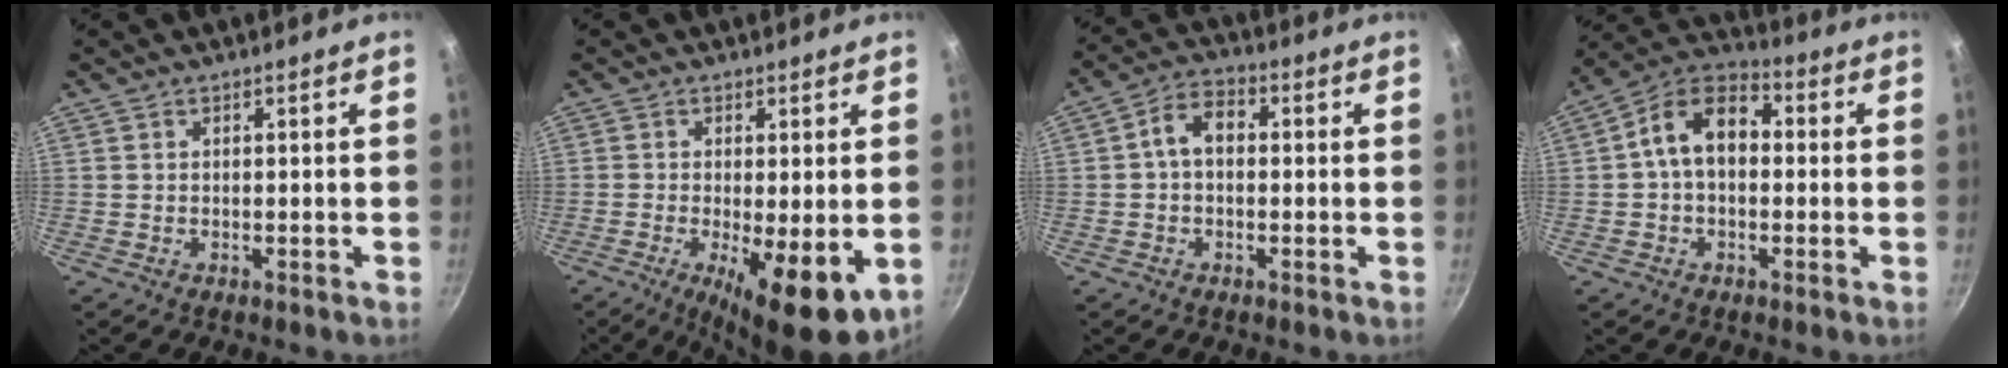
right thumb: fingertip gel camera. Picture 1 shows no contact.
{"total": 11.0, "force": [-2.6, 3.1, 10.2], "torque": [-0.150, -0.013, -0.031]}
{"total": 6.1, "force": [0.1, 4.1, 4.5], "torque": [-0.066, 0.022, -0.008]}
{"total": 11.1, "force": [0.7, 7.5, 8.2], "torque": [-0.109, 0.036, -0.009]}